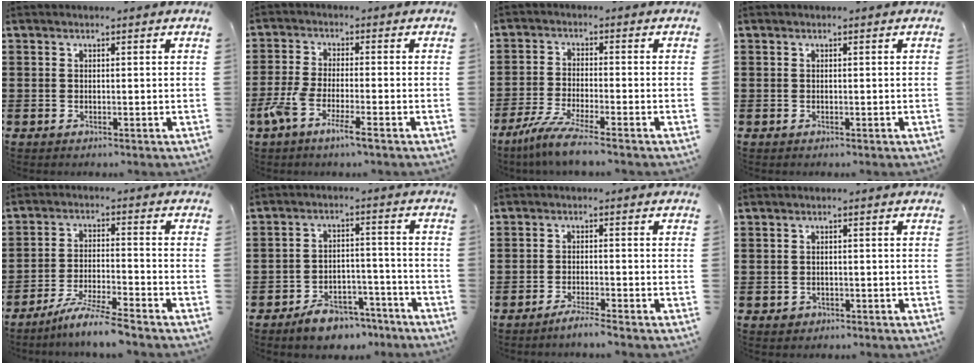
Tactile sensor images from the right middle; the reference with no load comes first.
{"total": 5.3, "force": [-3.2, 0.5, 4.2], "torque": [-0.104, -0.015, -0.063]}
{"total": 5.6, "force": [-4.5, -0.3, 3.3], "torque": [-0.080, -0.023, -0.090]}
{"total": 0.0}
{"total": 6.2, "force": [-5.5, -0.5, 2.9], "torque": [-0.064, -0.018, -0.106]}
{"total": 5.8, "force": [-5.2, 1.9, 1.6], "torque": [-0.022, 0.020, -0.098]}
{"total": 2.2, "force": [-2.0, -0.4, 1.0], "torque": [-0.016, 0.000, -0.037]}
{"total": 0.7, "force": [-0.3, 0.6, 0.1], "torque": [-0.005, 0.002, -0.008]}